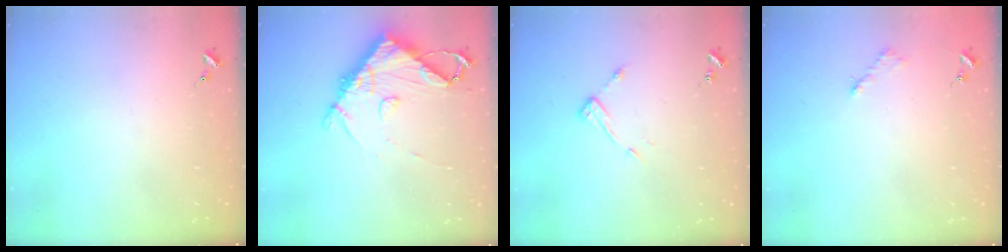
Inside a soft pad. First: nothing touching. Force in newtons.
{"total": 11.0, "press": 10.9, "slide": 1.4}
{"total": 7.9, "press": 7.9, "slide": 0.3}
{"total": 2.6, "press": 2.6, "slide": 0.4}